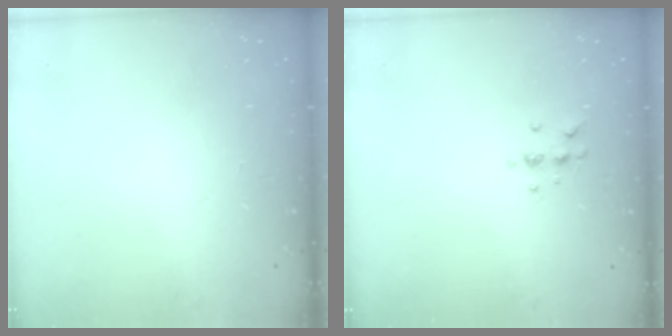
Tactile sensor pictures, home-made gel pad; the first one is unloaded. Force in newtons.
{"total": 4.0, "press": 3.8, "slide": 1.2}